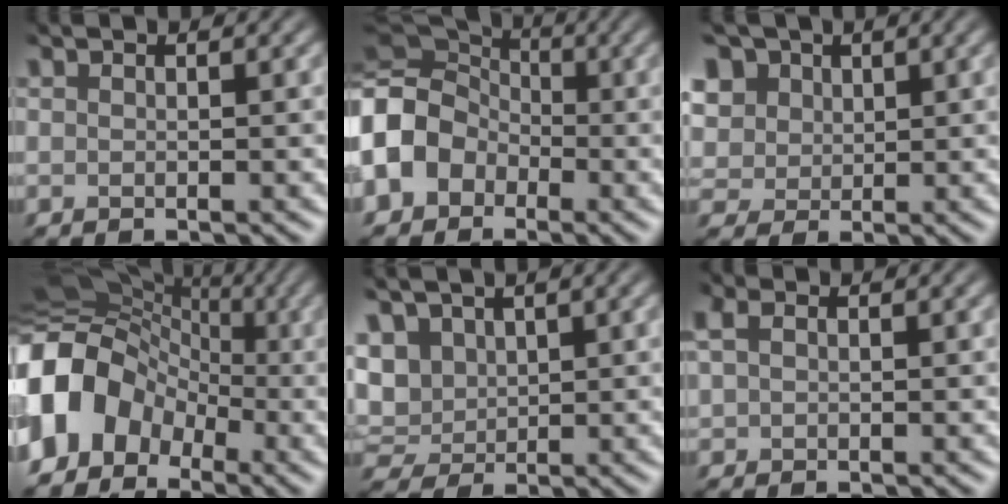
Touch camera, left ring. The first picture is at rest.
{"total": 10.2, "force": [-2.3, 8.6, 5.0], "torque": [-0.121, 0.000, -0.078]}
{"total": 5.2, "force": [2.7, 4.0, 2.0], "torque": [-0.083, 0.007, 0.054]}
{"total": 10.9, "force": [-4.3, 8.5, 5.2], "torque": [-0.119, 0.002, -0.091]}
{"total": 3.2, "force": [1.4, 2.4, 1.5], "torque": [-0.054, 0.003, 0.035]}
{"total": 1.7, "force": [0.6, 1.2, 1.0], "torque": [-0.036, 0.009, 0.025]}